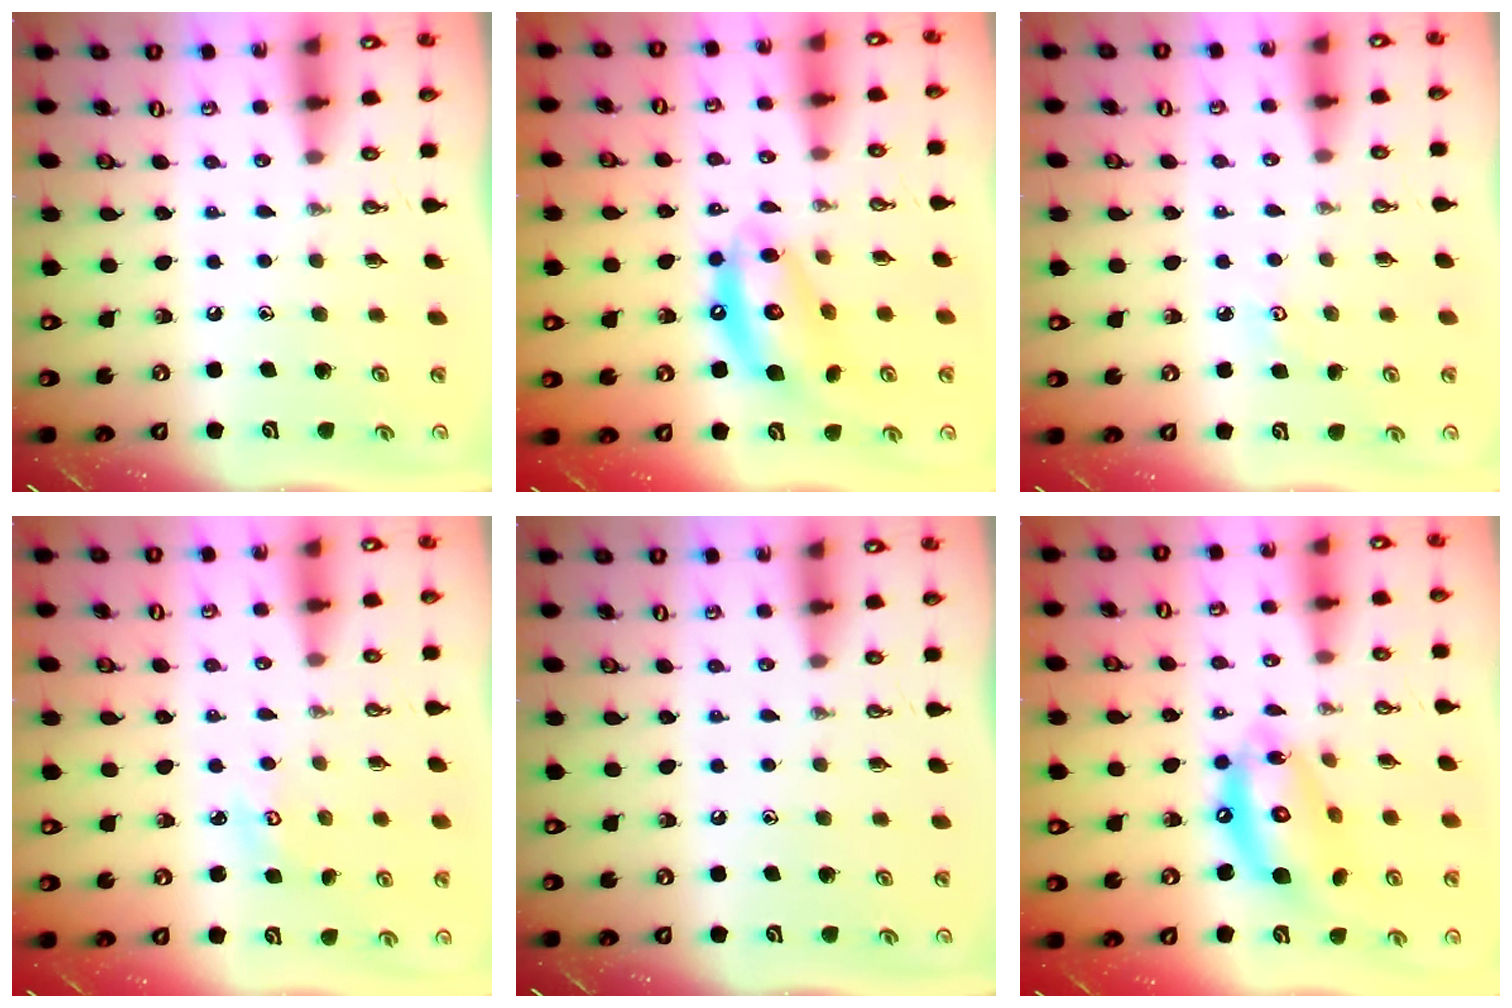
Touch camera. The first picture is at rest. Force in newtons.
{"total": 12.4, "press": 12.3, "slide": 1.4}
{"total": 2.8, "press": 2.8, "slide": 0.3}
{"total": 3.1, "press": 3.1, "slide": 0.4}
{"total": 0.0}
{"total": 14.9, "press": 14.8, "slide": 1.4}